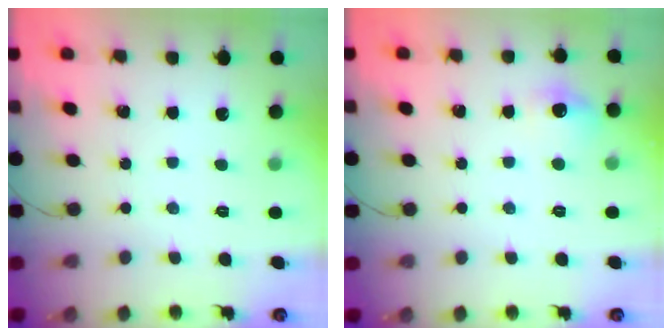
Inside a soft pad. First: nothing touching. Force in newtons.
{"total": 6.9, "press": 6.8, "slide": 1.3}